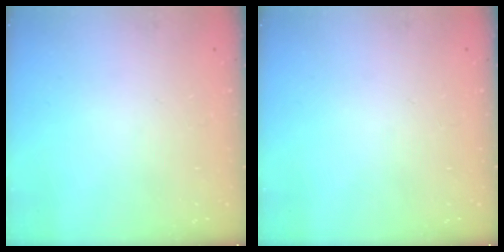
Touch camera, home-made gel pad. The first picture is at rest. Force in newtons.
{"total": 0.0}